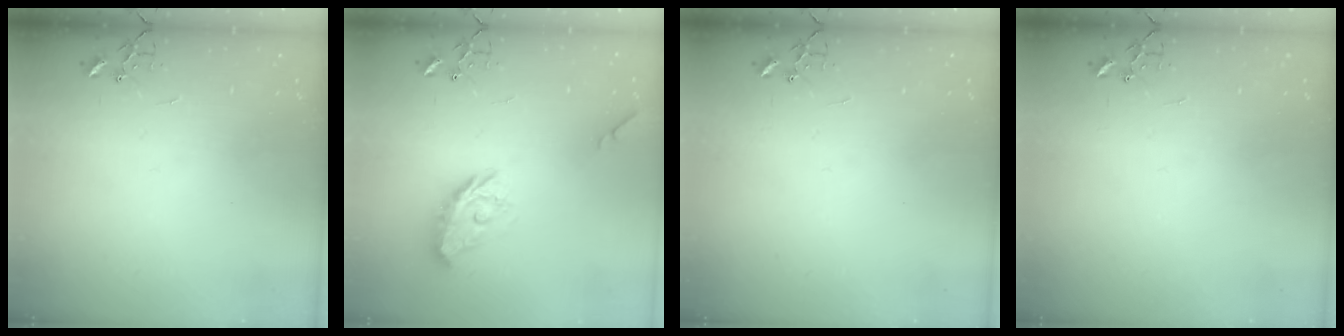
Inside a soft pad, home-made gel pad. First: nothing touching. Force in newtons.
{"total": 11.3, "press": 11.3, "slide": 0.6}
{"total": 0.0}
{"total": 0.0}